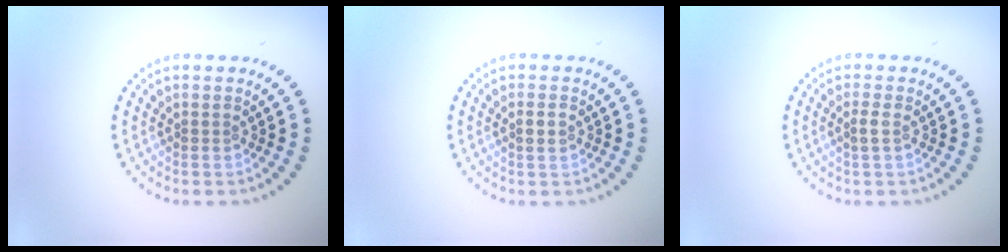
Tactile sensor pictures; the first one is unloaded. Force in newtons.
{"total": 1.1, "press": 1.1, "slide": 0.4}
{"total": 0.8, "press": 0.8, "slide": 0.2}